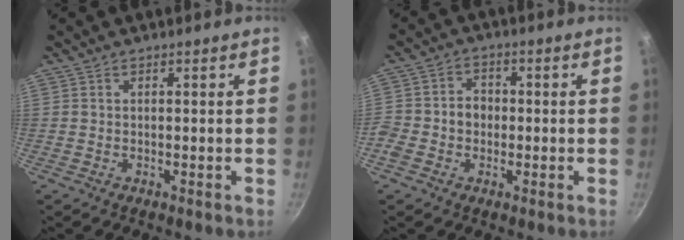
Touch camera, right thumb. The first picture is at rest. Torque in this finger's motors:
{"motor_torque": [0.40, 0.62, 0.27, 0.14, -0.04]}